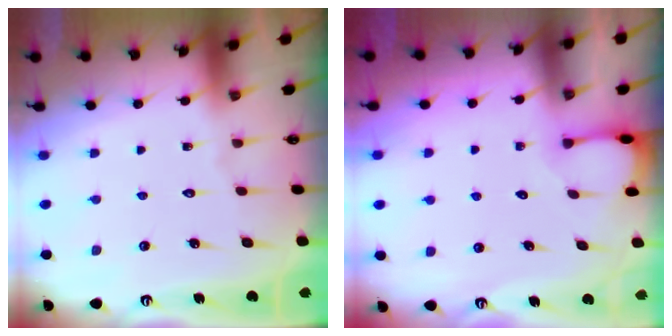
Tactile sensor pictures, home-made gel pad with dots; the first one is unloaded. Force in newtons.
{"total": 2.0, "press": 2.0, "slide": 0.3}